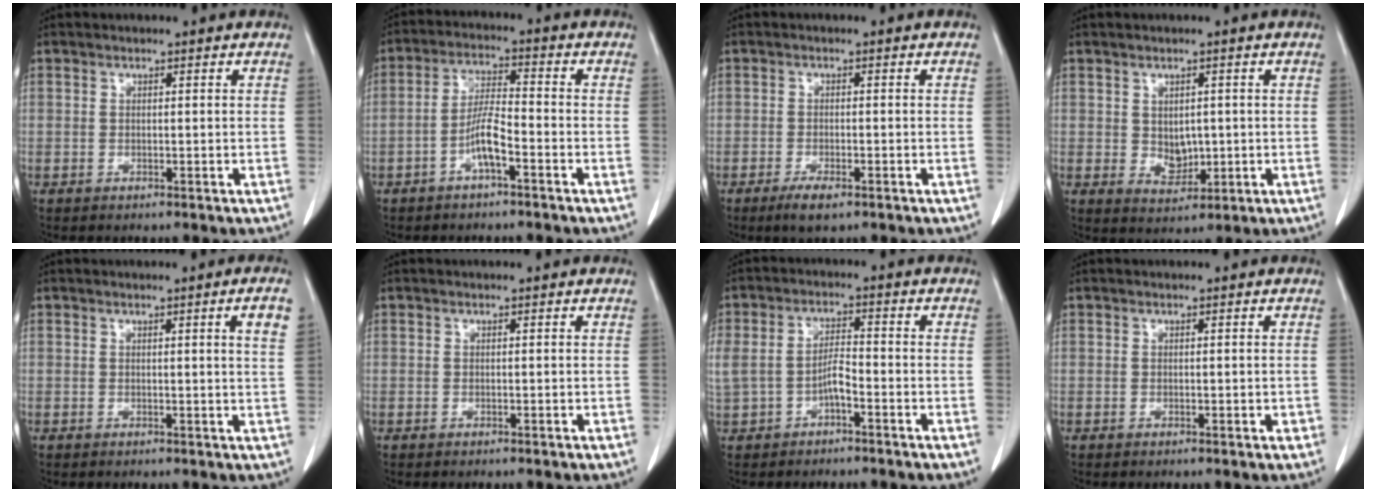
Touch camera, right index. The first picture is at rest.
{"total": 5.4, "force": [-2.6, 0.6, 4.7], "torque": [-0.097, 0.008, -0.048]}
{"total": 3.3, "force": [-2.2, 0.8, 2.4], "torque": [-0.044, -0.005, -0.036]}
{"total": 3.7, "force": [0.3, 2.7, 2.6], "torque": [-0.040, -0.004, 0.018]}
{"total": 3.3, "force": [1.4, -0.5, 3.0], "torque": [-0.039, -0.006, 0.017]}
{"total": 0.0}
{"total": 5.4, "force": [-1.7, 2.5, 4.5], "torque": [-0.108, 0.019, -0.025]}
{"total": 0.8, "force": [0.0, 0.5, 0.6], "torque": [-0.003, 0.001, 0.002]}